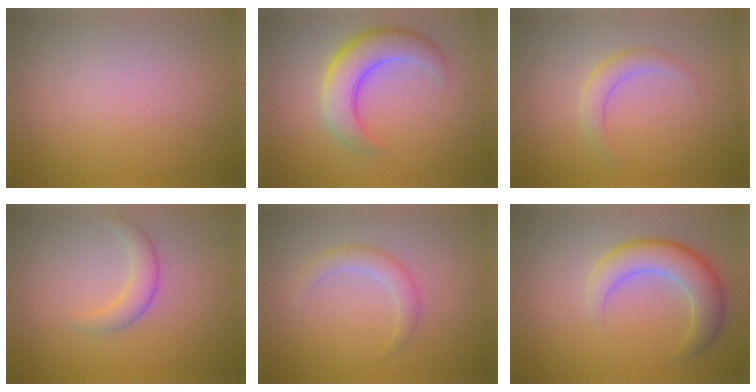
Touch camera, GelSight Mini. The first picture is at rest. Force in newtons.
{"total": 6.2, "press": 6.2, "slide": 0.2}
{"total": 2.2, "press": 2.2, "slide": 0.0}
{"total": 2.3, "press": 2.3, "slide": 0.2}
{"total": 2.3, "press": 2.3, "slide": 0.2}
{"total": 5.5, "press": 5.5, "slide": 0.5}